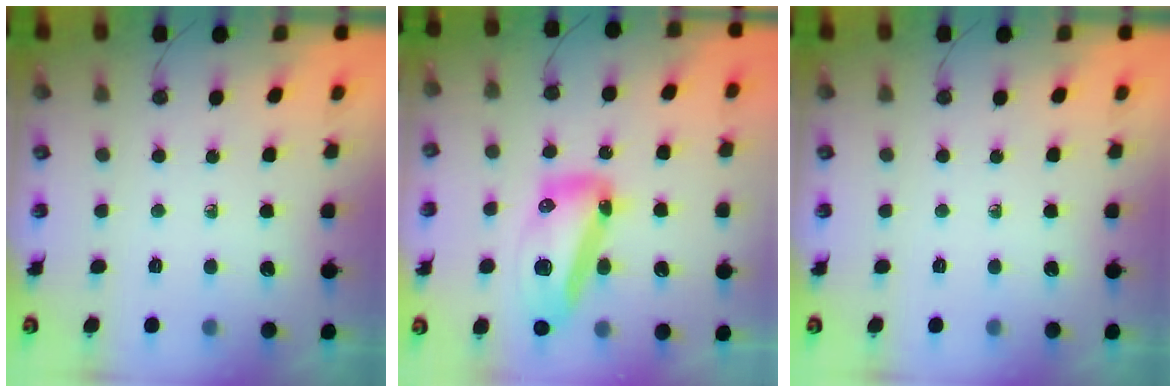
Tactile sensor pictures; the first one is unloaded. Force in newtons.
{"total": 15.7, "press": 15.6, "slide": 1.4}
{"total": 0.0}